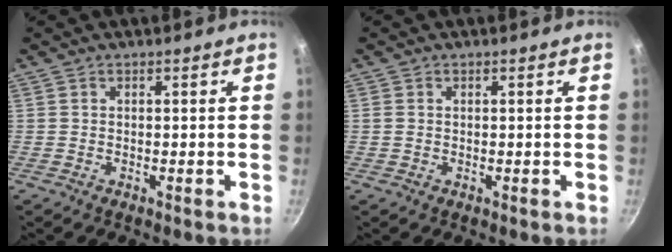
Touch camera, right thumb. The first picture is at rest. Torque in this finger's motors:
{"motor_torque": [-0.24, -0.33, -0.44, 0.27, 0.06]}